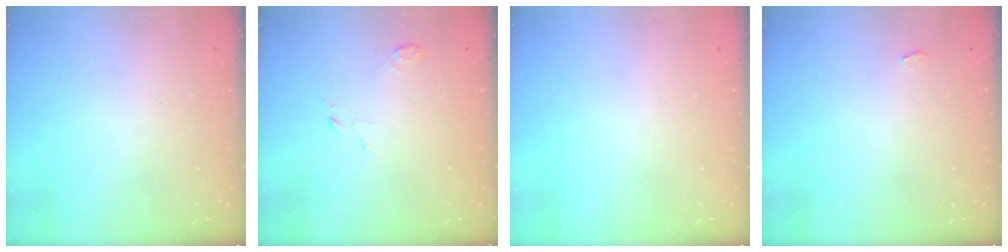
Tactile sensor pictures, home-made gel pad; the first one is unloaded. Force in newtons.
{"total": 2.8, "press": 2.8, "slide": 0.3}
{"total": 0.0}
{"total": 2.2, "press": 2.1, "slide": 0.3}